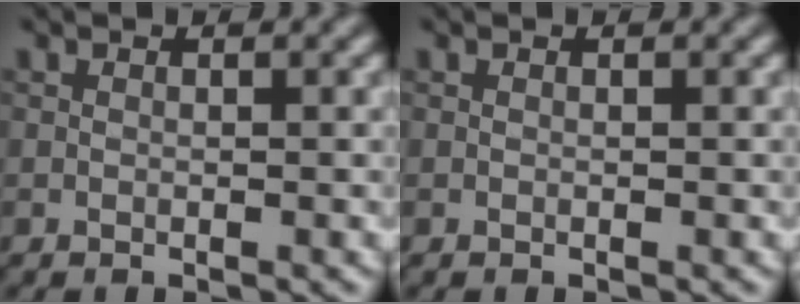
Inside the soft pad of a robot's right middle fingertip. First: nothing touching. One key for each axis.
{"total": 0.0}